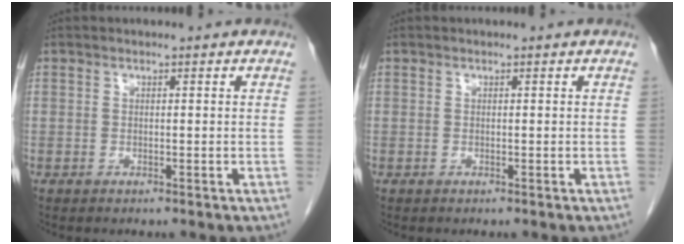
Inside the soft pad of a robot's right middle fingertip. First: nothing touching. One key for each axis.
{"total": 0.0}